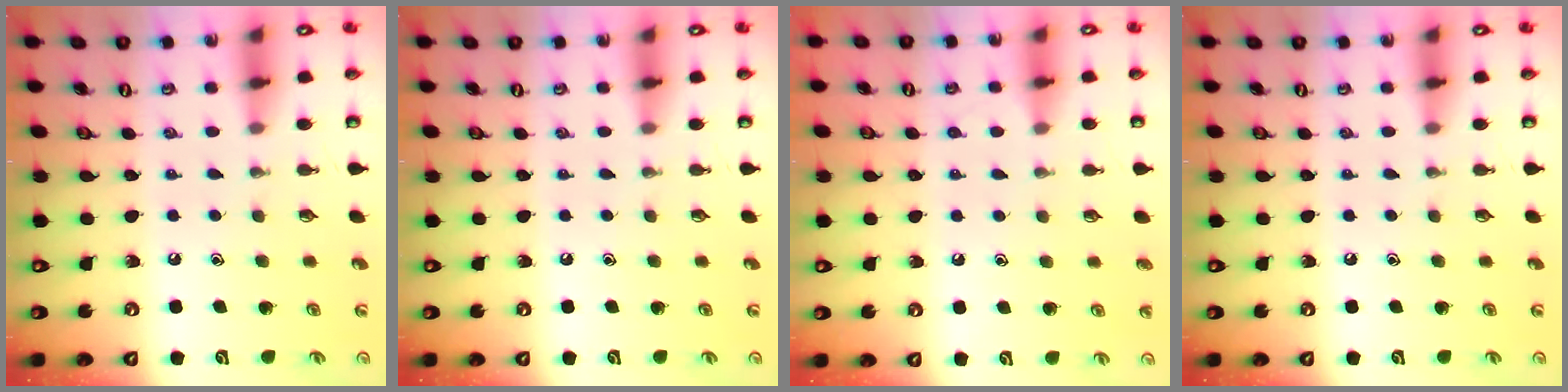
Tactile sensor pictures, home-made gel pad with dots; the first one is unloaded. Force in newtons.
{"total": 0.0}
{"total": 4.0, "press": 4.0, "slide": 0.4}
{"total": 0.0}